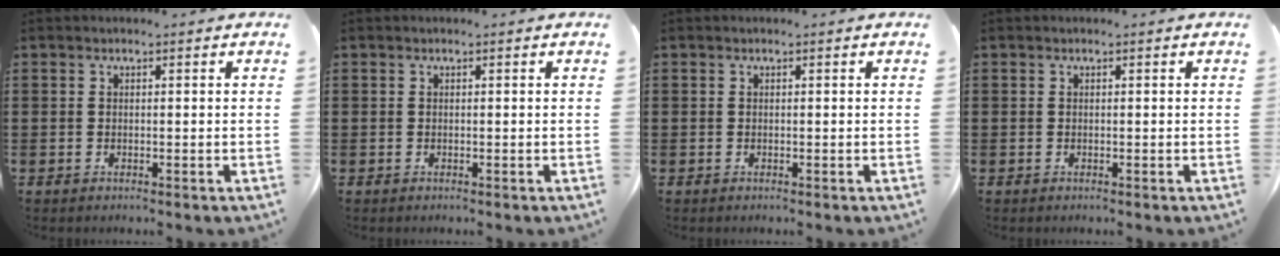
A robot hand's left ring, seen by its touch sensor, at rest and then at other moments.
{"total": 0.0}
{"total": 0.0}
{"total": 0.0}